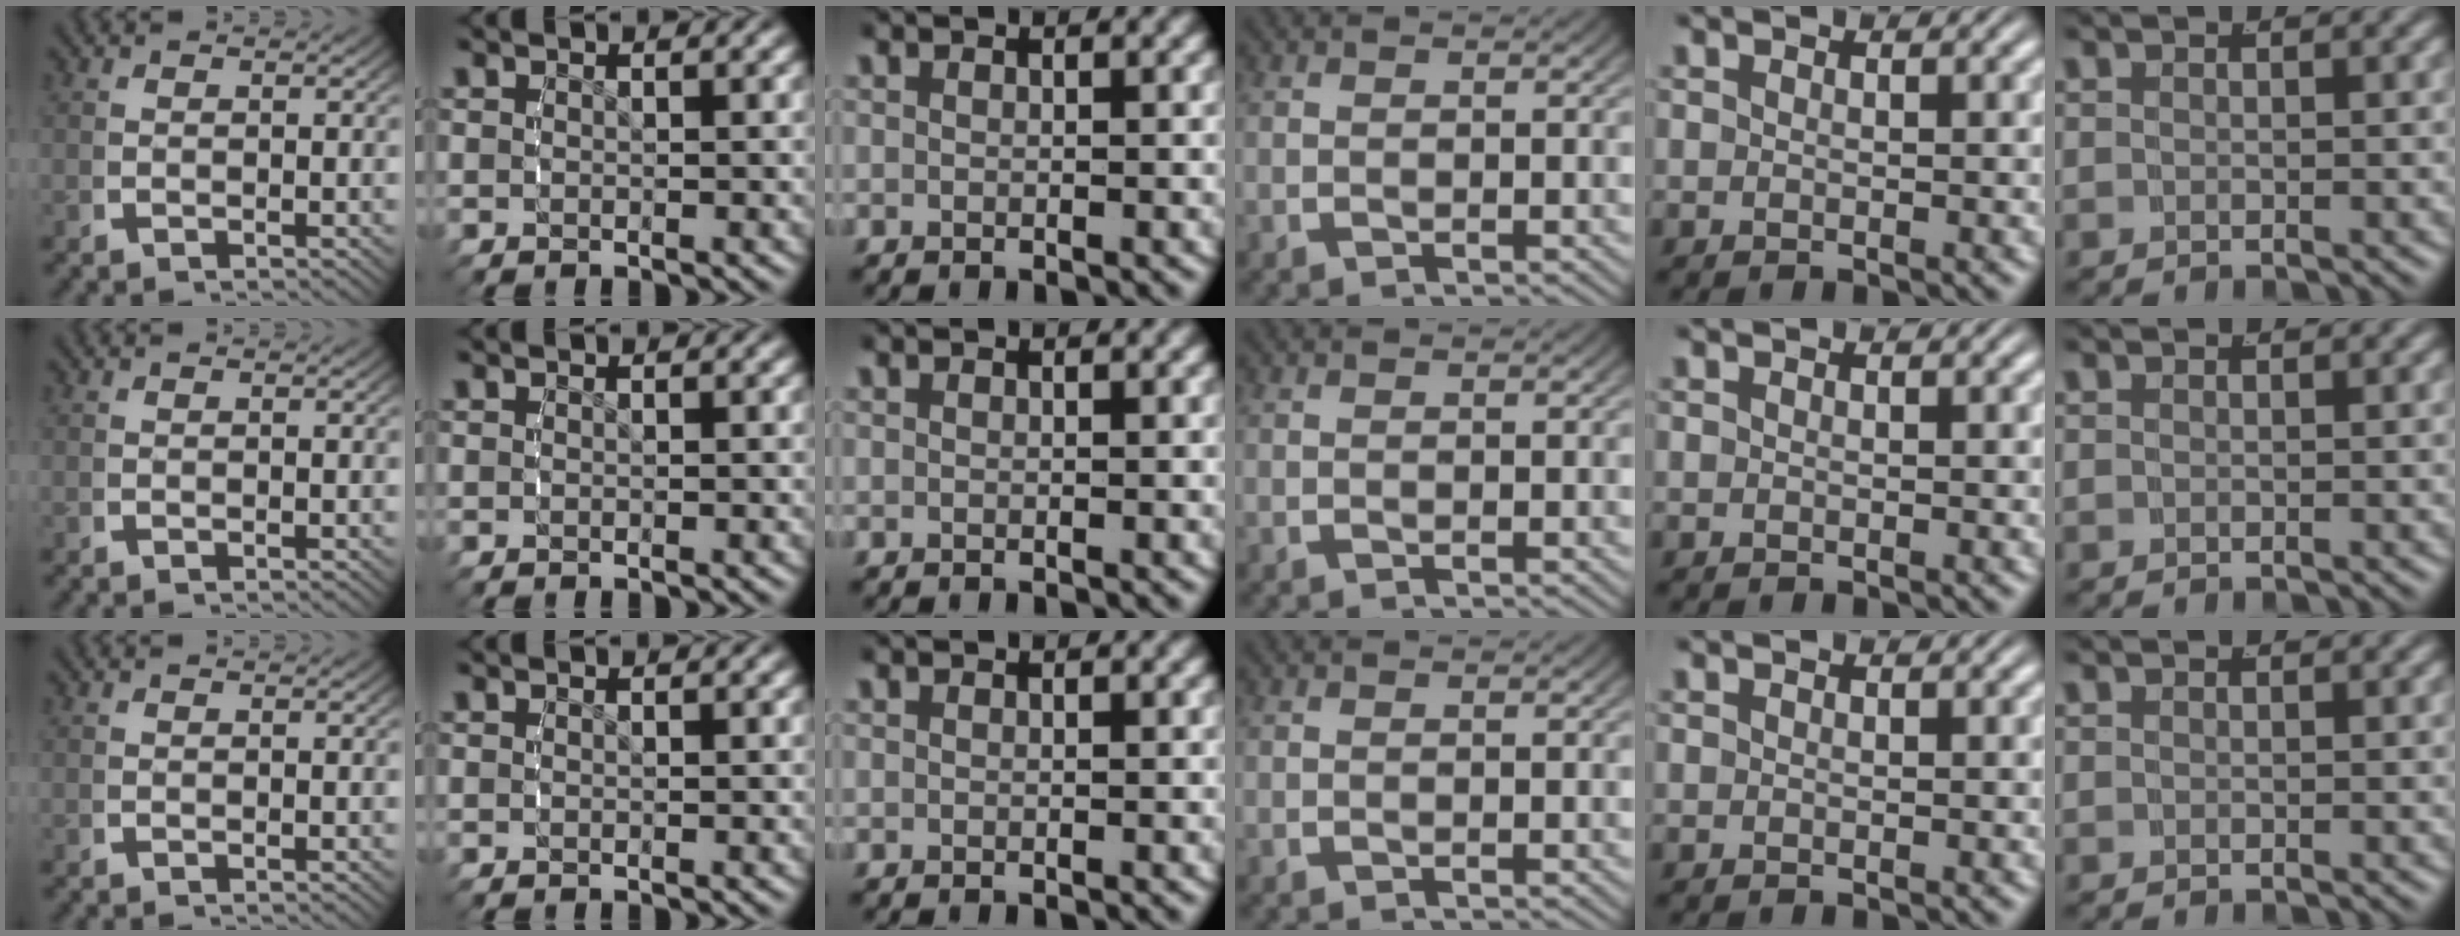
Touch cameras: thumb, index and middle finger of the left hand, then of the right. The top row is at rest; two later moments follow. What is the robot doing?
{"motion": "reach", "object": "bowl"}